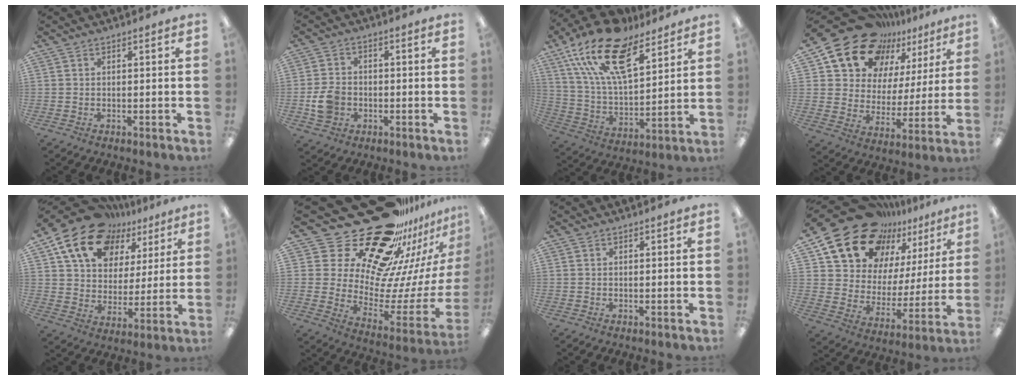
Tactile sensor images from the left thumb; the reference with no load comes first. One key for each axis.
{"total": 6.8, "fx": -1.8, "fy": 5.6, "fz": 3.4, "tx": -0.069, "ty": 0.009, "tz": -0.033}
{"total": 21.1, "fx": 13.4, "fy": 9.2, "fz": 13.4, "tx": -0.263, "ty": -0.067, "tz": 0.238}
{"total": 18.0, "fx": 14.1, "fy": 10.2, "fz": 4.7, "tx": -0.114, "ty": -0.105, "tz": 0.263}
{"total": 18.3, "fx": 12.4, "fy": 11.2, "fz": 7.4, "tx": -0.149, "ty": -0.073, "tz": 0.227}
{"total": 28.6, "fx": 21.3, "fy": 13.9, "fz": 13.2, "tx": -0.211, "ty": -0.179, "tz": 0.398}
{"total": 0.0}
{"total": 20.0, "fx": 16.2, "fy": 10.5, "fz": 5.3, "tx": -0.124, "ty": -0.122, "tz": 0.303}